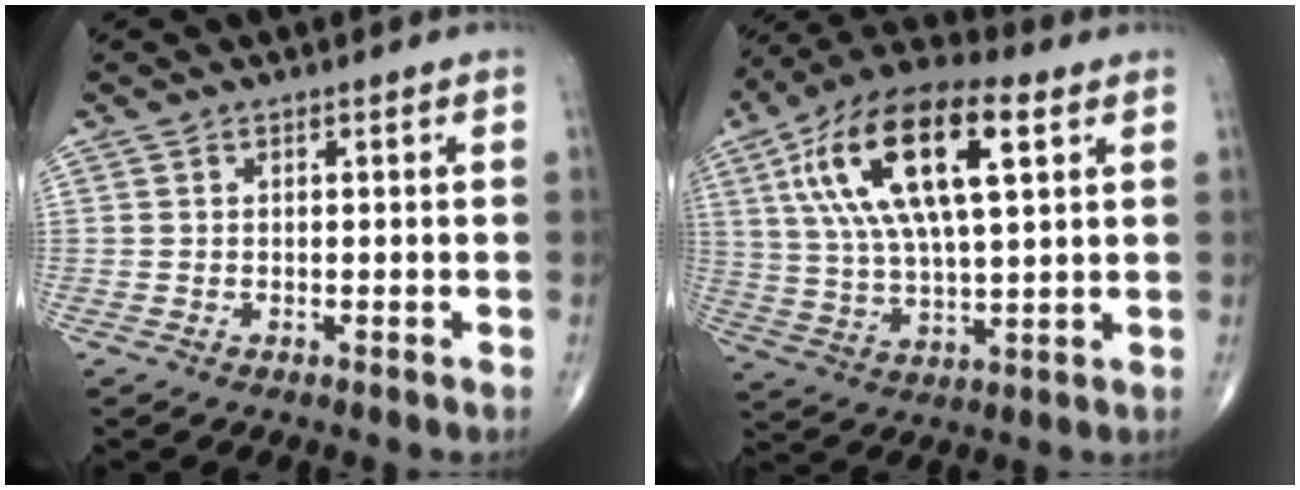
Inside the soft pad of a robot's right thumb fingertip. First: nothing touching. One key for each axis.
{"total": 21.0, "fx": 7.1, "fy": 8.2, "fz": 18.0, "tx": -0.331, "ty": 0.006, "tz": 0.120}